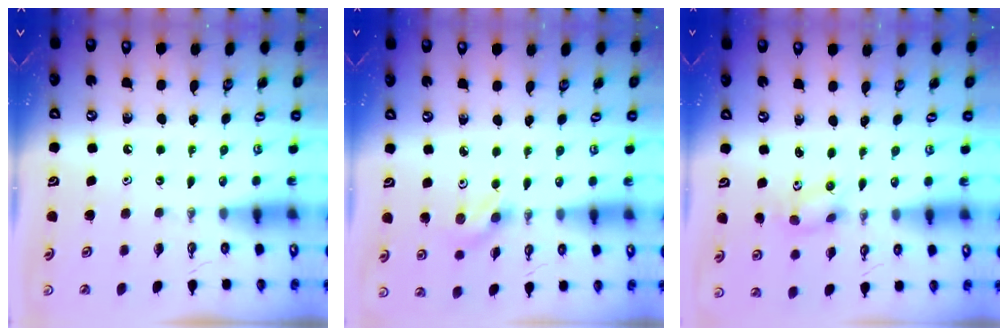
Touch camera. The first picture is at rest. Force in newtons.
{"total": 2.6, "press": 2.3, "slide": 1.3}
{"total": 3.3, "press": 3.0, "slide": 1.4}